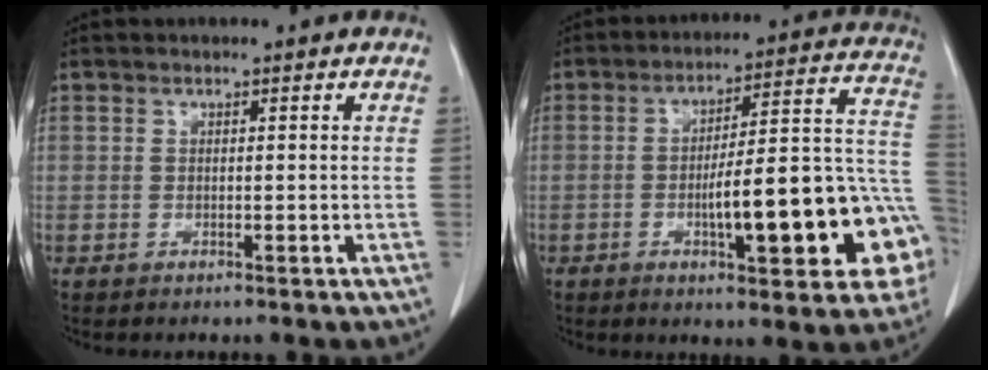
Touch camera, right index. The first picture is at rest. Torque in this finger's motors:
{"motor_torque": [2.14, 0.00, 0.44, 0.14]}